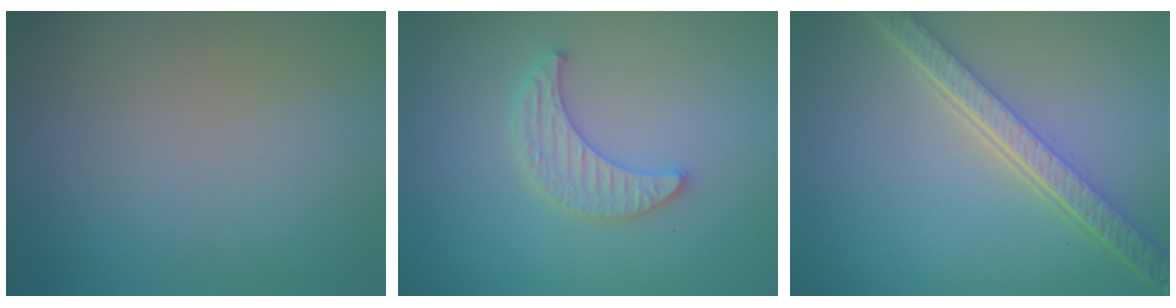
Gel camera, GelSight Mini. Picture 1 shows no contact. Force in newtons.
{"total": 2.9, "press": 2.9, "slide": 0.7}
{"total": 5.9, "press": 4.3, "slide": 4.0}